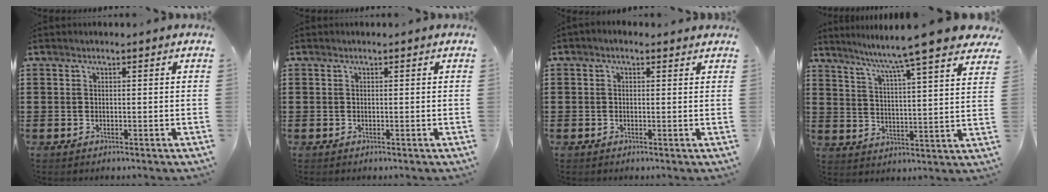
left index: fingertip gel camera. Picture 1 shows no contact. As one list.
[{"total": 0.0}, {"total": 1.0, "force": [-0.1, 0.9, 0.4], "torque": [-0.011, 0.005, -0.003]}, {"total": 8.0, "force": [7.0, -1.5, 3.6], "torque": [-0.091, -0.053, 0.107]}]